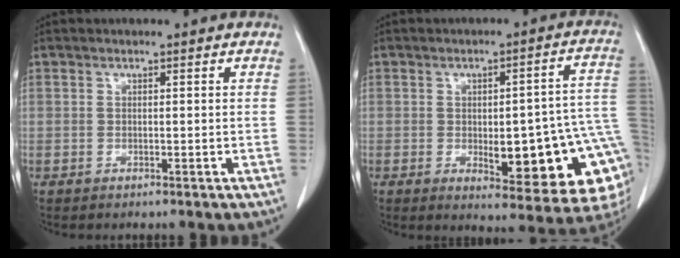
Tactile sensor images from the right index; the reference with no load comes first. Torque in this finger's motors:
{"motor_torque": [1.51, -0.63, 0.35, 0.09]}